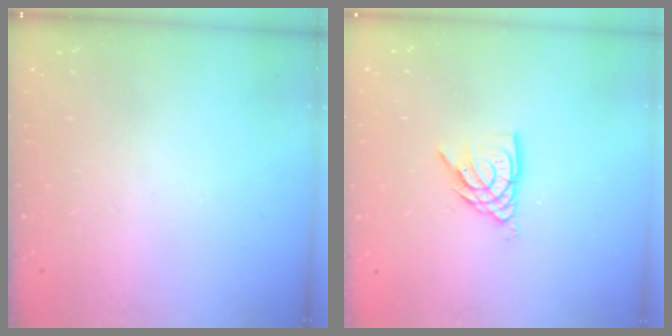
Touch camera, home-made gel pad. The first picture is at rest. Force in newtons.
{"total": 7.9, "press": 7.8, "slide": 0.6}